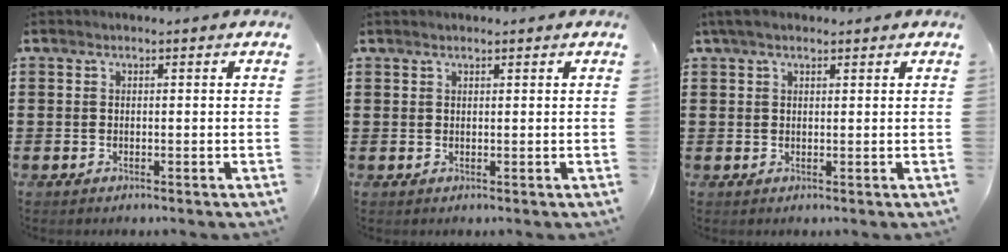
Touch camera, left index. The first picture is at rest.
{"total": 0.7, "force": [0.6, 0.1, 0.4], "torque": [-0.008, 0.001, 0.011]}
{"total": 2.3, "force": [1.4, 0.8, 1.6], "torque": [-0.033, 0.006, 0.026]}